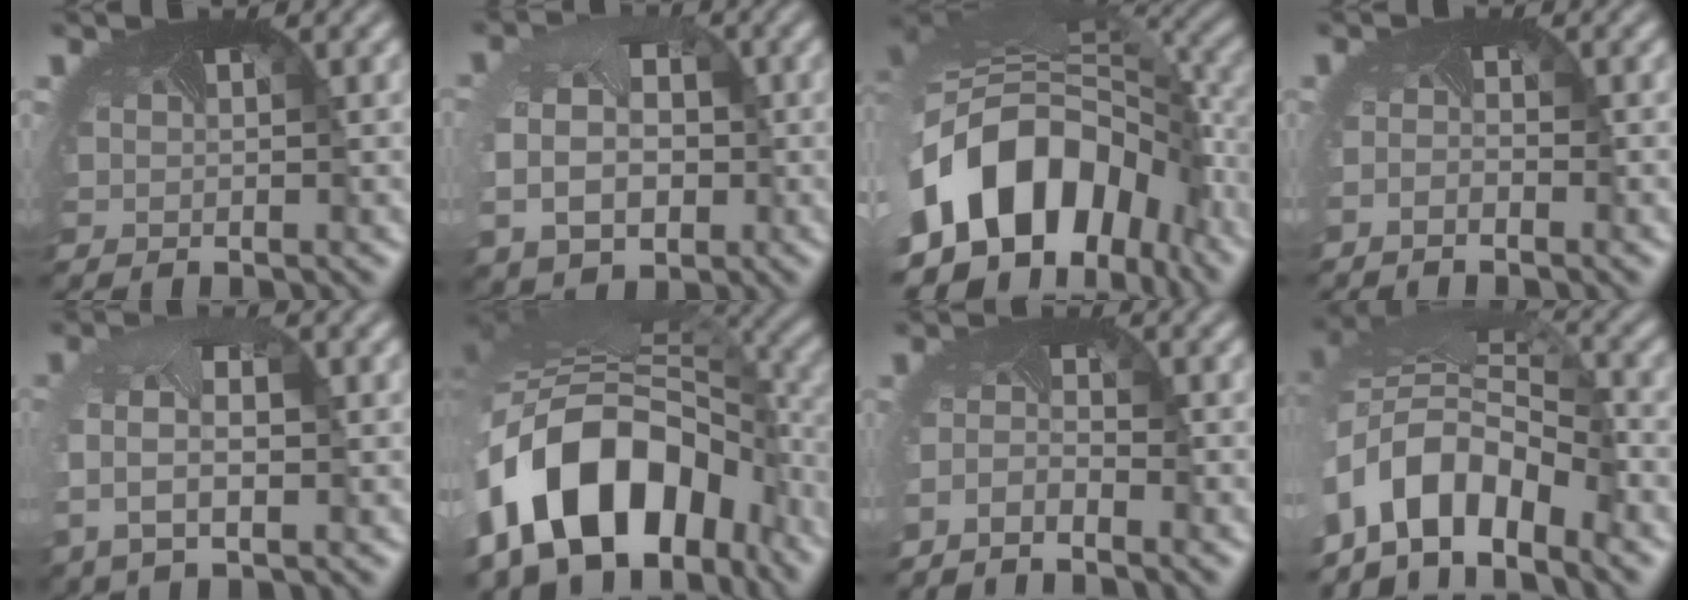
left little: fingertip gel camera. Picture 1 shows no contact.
{"total": 7.9, "force": [-0.4, 6.3, 4.8], "torque": [-0.098, -0.022, 0.008]}
{"total": 16.0, "force": [-5.6, 11.1, 10.2], "torque": [-0.224, -0.048, -0.071]}
{"total": 0.9, "force": [-0.9, 0.0, 0.0], "torque": [-0.021, -0.011, -0.017]}
{"total": 5.0, "force": [0.1, 3.1, 3.9], "torque": [-0.102, -0.007, 0.003]}
{"total": 15.5, "force": [-6.4, 10.2, 9.8], "torque": [-0.194, -0.032, -0.095]}
{"total": 1.8, "force": [-1.8, 0.0, 0.0], "torque": [-0.025, -0.012, -0.041]}
{"total": 8.6, "force": [-4.8, 4.5, 5.6], "torque": [-0.123, -0.007, -0.091]}